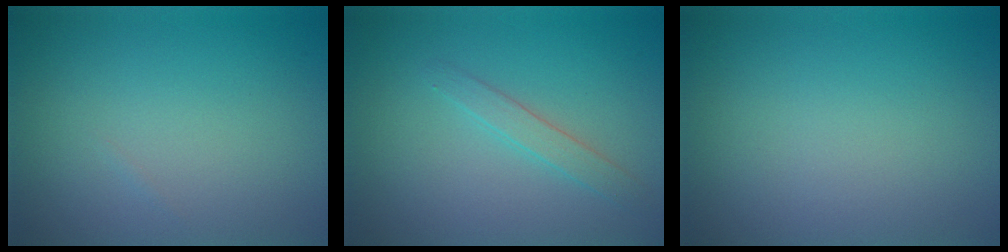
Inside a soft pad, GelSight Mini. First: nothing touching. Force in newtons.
{"total": 1.6, "press": 1.6, "slide": 0.0}
{"total": 0.0}